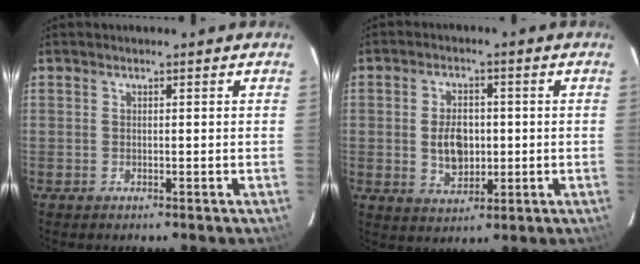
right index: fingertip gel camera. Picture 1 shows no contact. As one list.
[{"total": 7.3, "force": [-0.3, 4.7, 5.6], "torque": [-0.104, 0.004, 0.002]}]